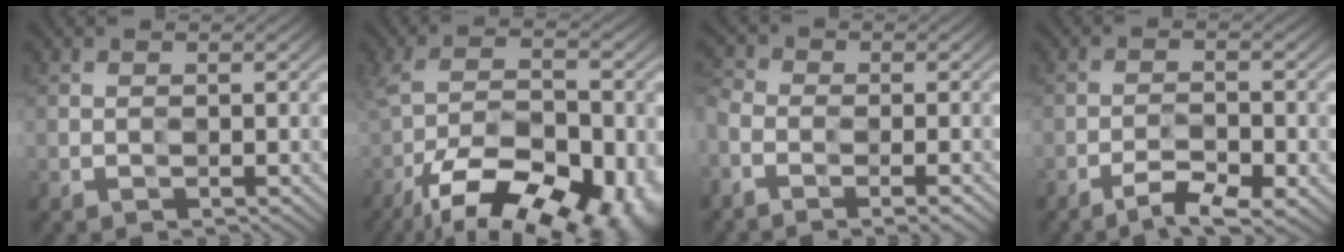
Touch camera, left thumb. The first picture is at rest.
{"total": 17.4, "force": [-10.9, 6.8, 11.8], "torque": [-0.220, -0.033, -0.163]}
{"total": 5.6, "force": [-3.7, 2.5, 3.4], "torque": [-0.091, -0.011, -0.062]}
{"total": 4.7, "force": [-4.0, 0.4, 2.4], "torque": [-0.041, 0.002, -0.064]}